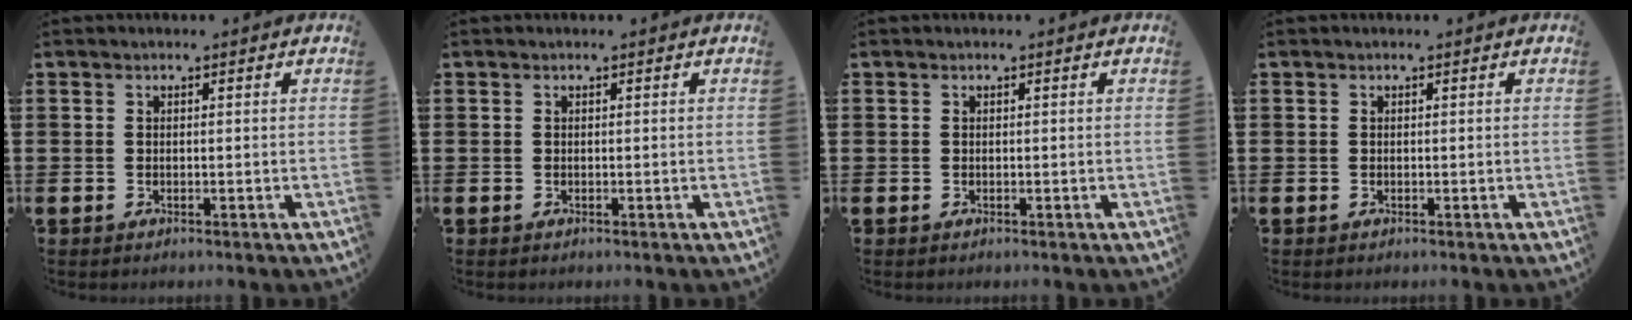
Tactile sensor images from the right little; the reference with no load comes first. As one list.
[{"total": 0.0}, {"total": 0.0}, {"total": 0.0}]